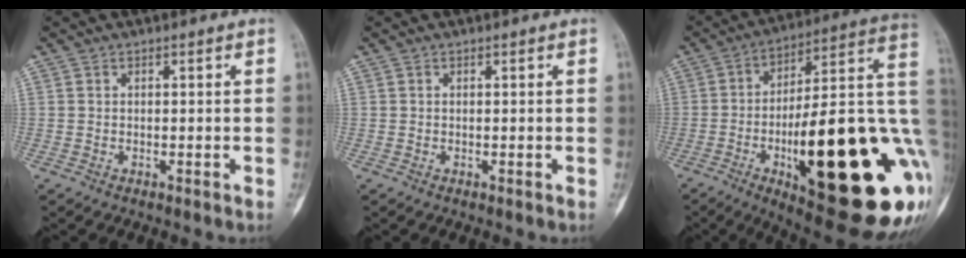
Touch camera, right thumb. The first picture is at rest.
{"total": 0.0}
{"total": 37.5, "force": [-7.7, 11.2, 34.9], "torque": [-0.430, 0.011, -0.105]}